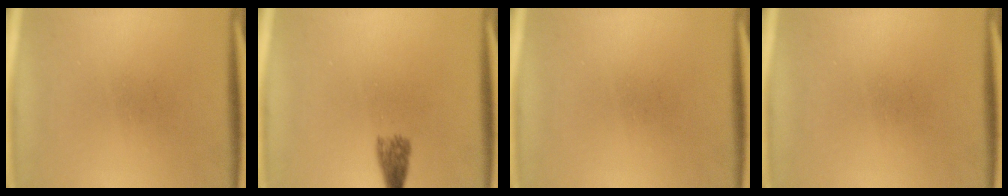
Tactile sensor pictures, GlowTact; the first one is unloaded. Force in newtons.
{"total": 2.7}
{"total": 0.0}
{"total": 0.0}